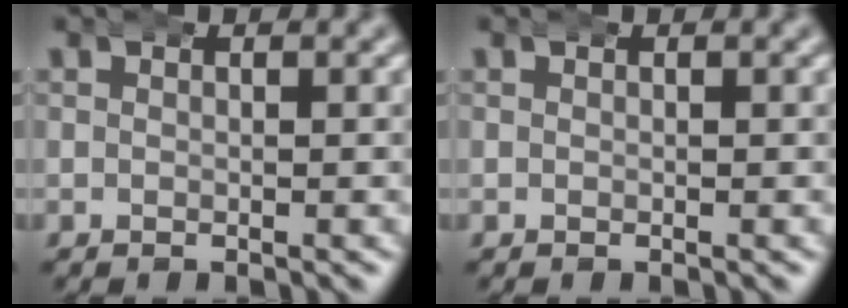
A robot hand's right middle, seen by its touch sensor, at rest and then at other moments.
{"total": 0.0}